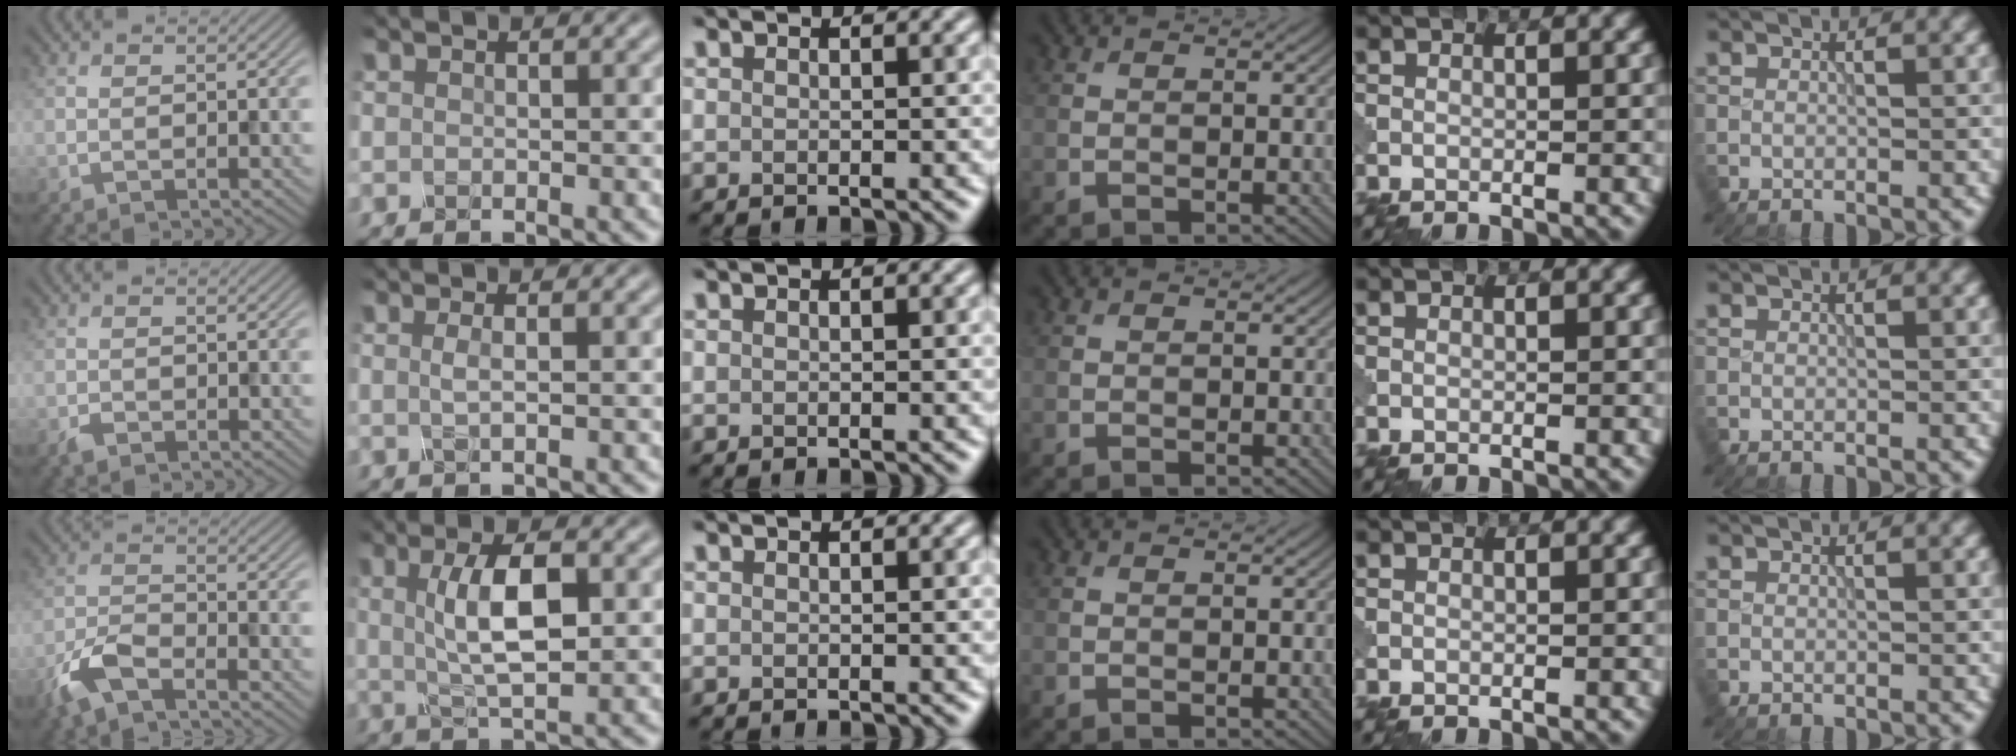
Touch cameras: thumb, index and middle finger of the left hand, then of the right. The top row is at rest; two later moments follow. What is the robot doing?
{"motion": "squeeze", "object": "clothespin"}